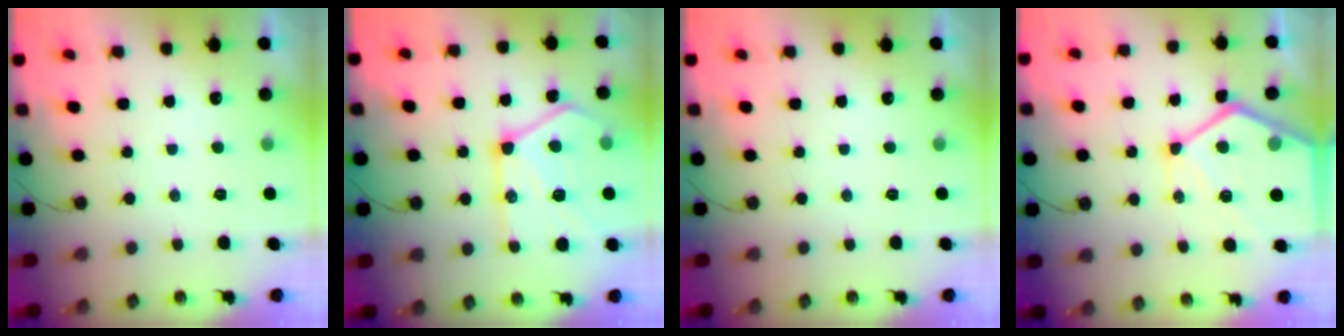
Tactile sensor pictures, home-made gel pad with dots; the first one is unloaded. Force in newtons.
{"total": 20.1, "press": 20.1, "slide": 1.4}
{"total": 0.0}
{"total": 18.1, "press": 18.0, "slide": 1.6}